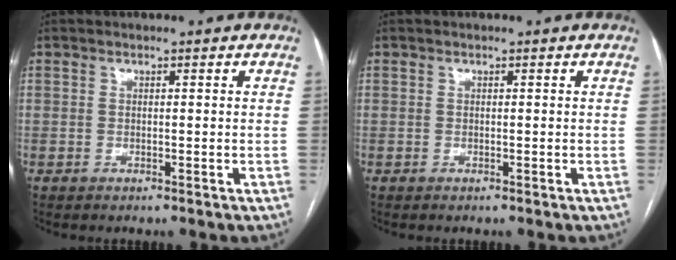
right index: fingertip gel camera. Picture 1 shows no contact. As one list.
[{"total": 0.0}]